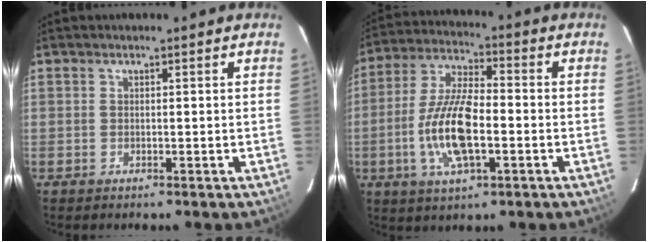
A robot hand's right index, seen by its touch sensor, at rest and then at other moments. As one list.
[{"total": 13.6, "force": [-3.4, 4.7, 12.3], "torque": [-0.255, -0.002, -0.066]}]